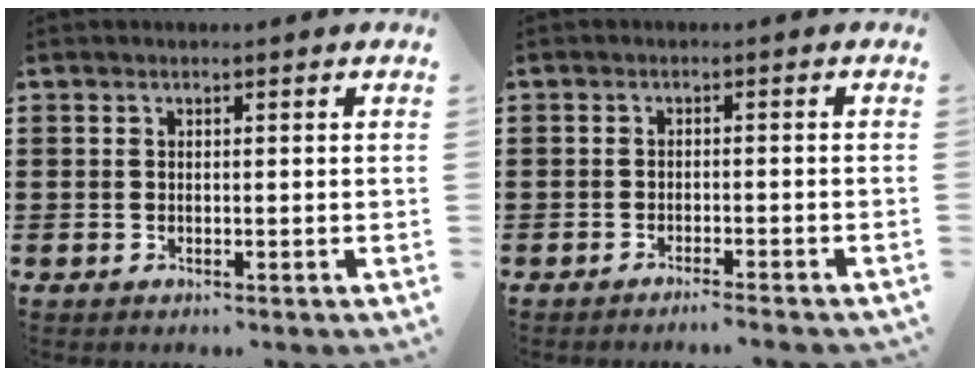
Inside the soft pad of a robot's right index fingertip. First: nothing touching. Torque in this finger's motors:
{"motor_torque": [1.35, 0.79, 0.04, -0.04]}